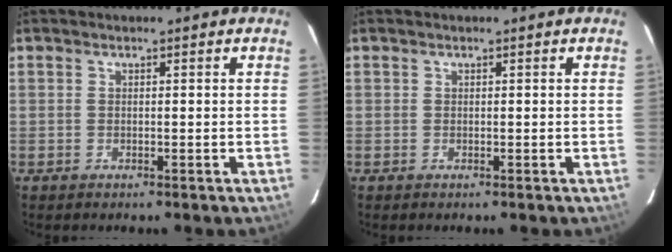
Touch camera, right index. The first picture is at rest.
{"total": 0.0}